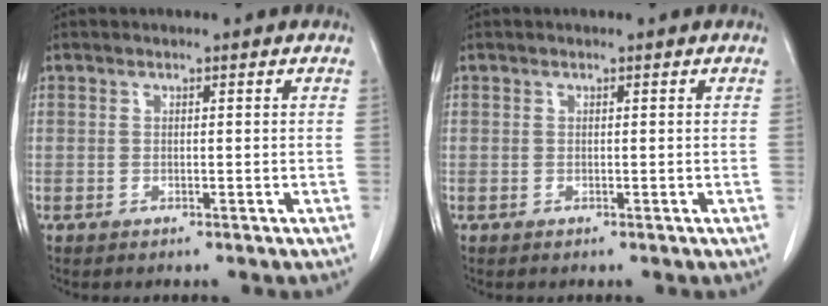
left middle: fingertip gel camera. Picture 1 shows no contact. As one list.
[{"total": 0.0}]